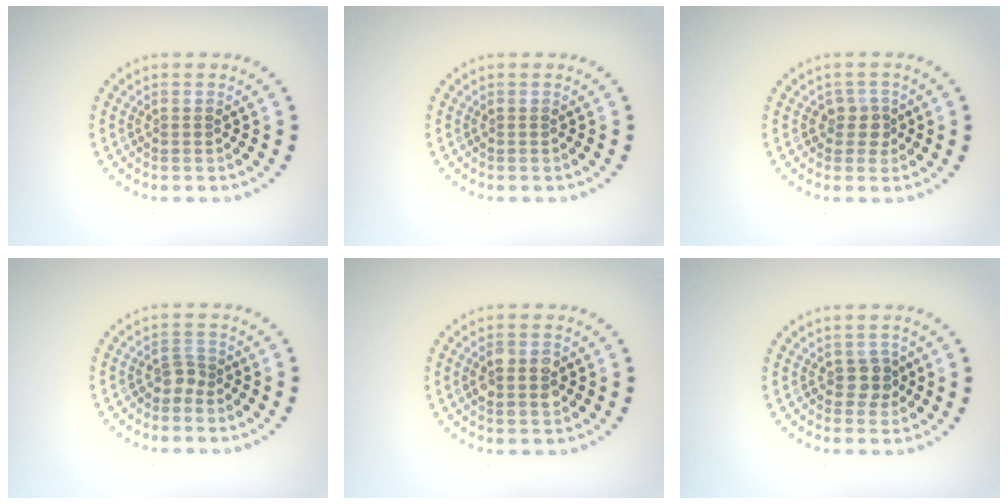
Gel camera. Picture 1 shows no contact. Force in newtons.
{"total": 0.0}
{"total": 1.8, "press": 1.4, "slide": 1.1}
{"total": 1.4, "press": 1.0, "slide": 0.9}
{"total": 2.7, "press": 2.7, "slide": 0.3}
{"total": 1.7, "press": 1.5, "slide": 0.8}